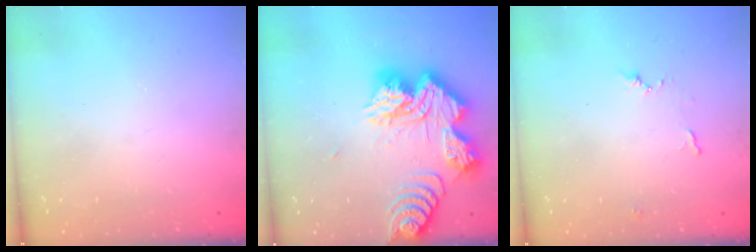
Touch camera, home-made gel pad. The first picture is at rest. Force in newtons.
{"total": 22.4, "press": 22.3, "slide": 1.9}
{"total": 5.9, "press": 5.9, "slide": 0.4}